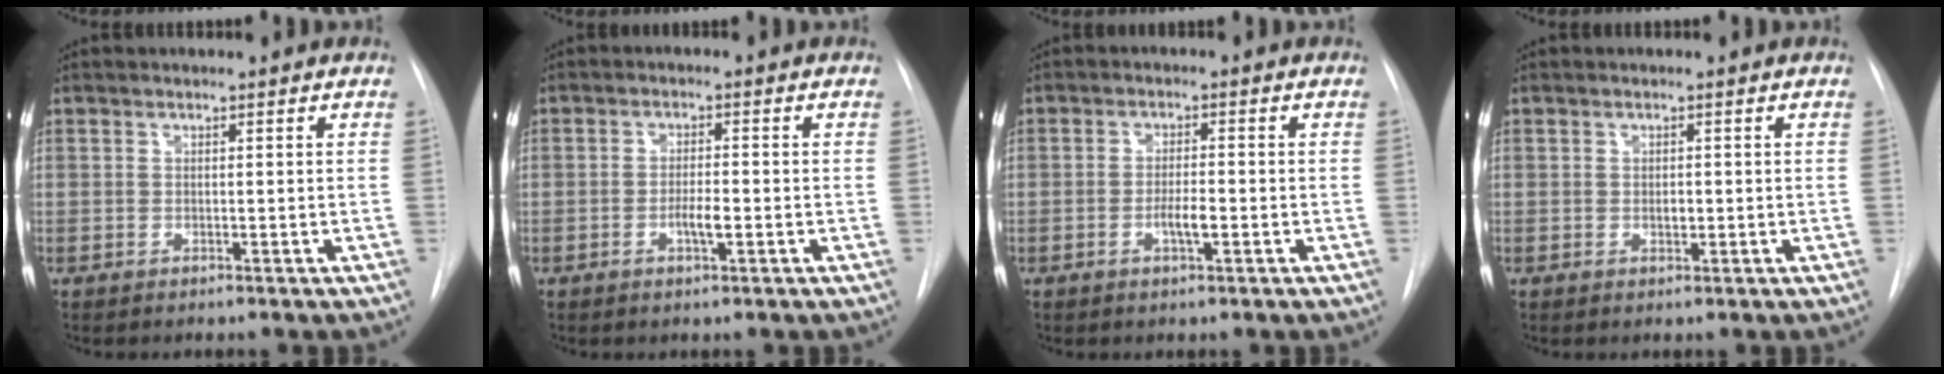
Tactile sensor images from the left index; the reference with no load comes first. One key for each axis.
{"total": 3.0, "fx": -1.0, "fy": 0.6, "fz": 2.8, "tx": -0.049, "ty": 0.002, "tz": -0.017}
{"total": 3.2, "fx": -1.1, "fy": 0.6, "fz": 2.9, "tx": -0.051, "ty": 0.002, "tz": -0.018}
{"total": 1.2, "fx": -0.1, "fy": 0.7, "fz": 1.0, "tx": -0.016, "ty": 0.000, "tz": 0.000}